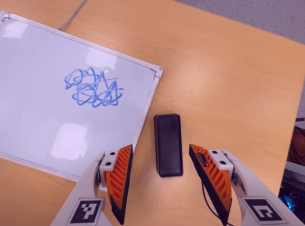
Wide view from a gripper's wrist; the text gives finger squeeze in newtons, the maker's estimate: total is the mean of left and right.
{"total": 0.0}